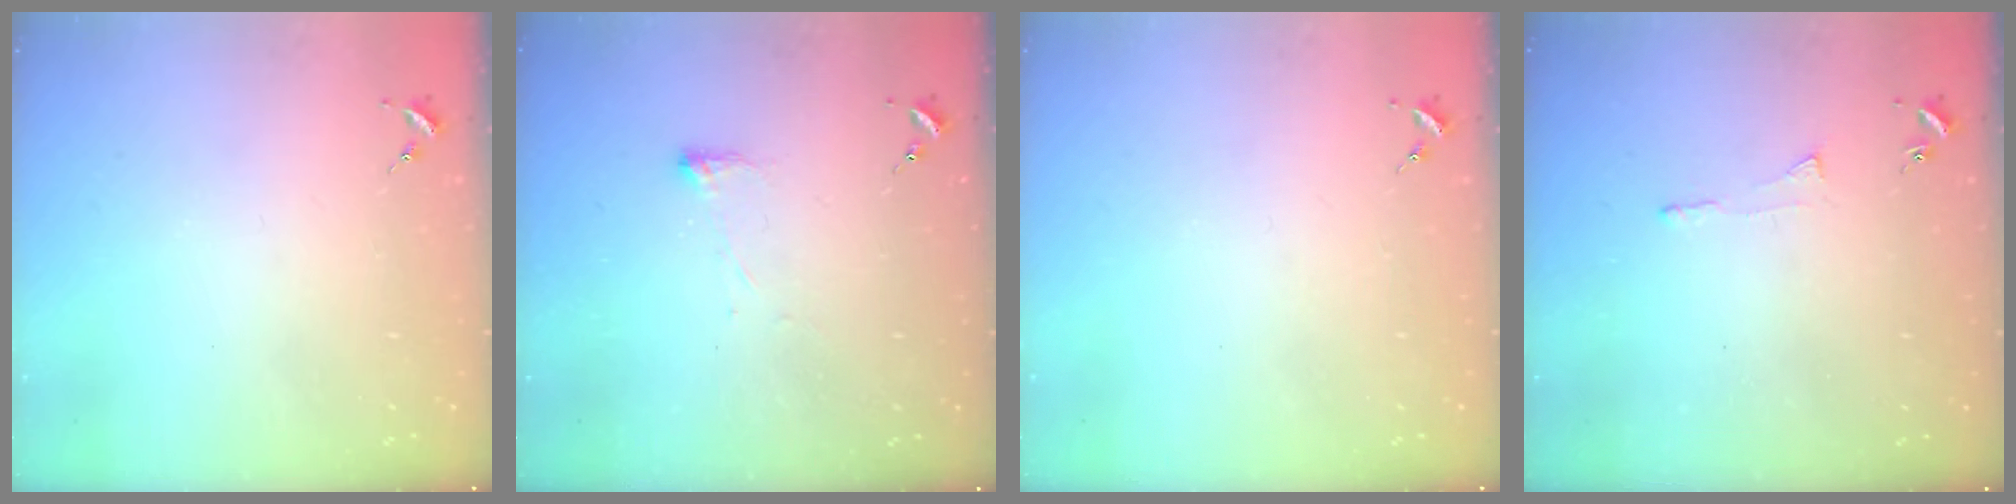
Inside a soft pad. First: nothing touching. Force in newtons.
{"total": 2.8, "press": 2.7, "slide": 0.8}
{"total": 0.0}
{"total": 3.0, "press": 2.9, "slide": 0.5}